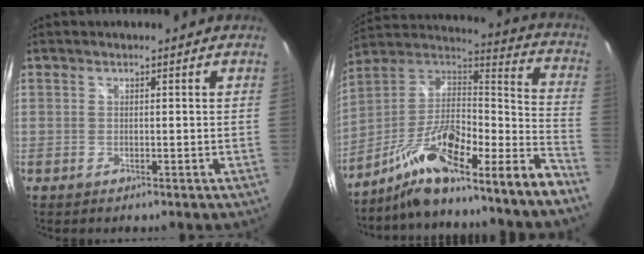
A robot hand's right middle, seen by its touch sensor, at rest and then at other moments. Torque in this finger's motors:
{"motor_torque": [1.20, -0.94, 0.52, 0.21]}